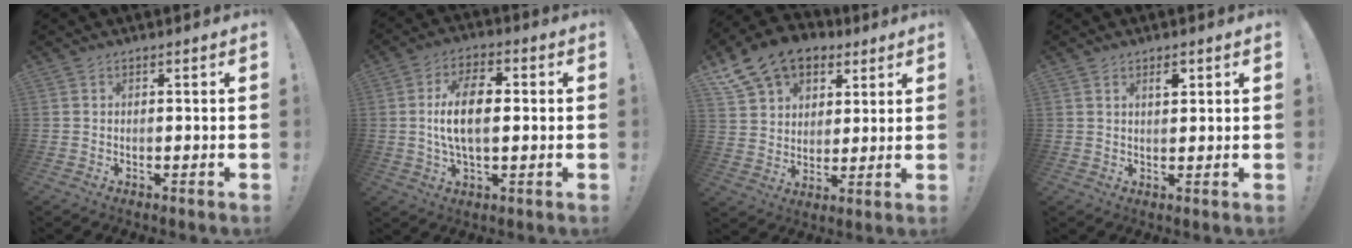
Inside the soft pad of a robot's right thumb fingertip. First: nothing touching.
{"total": 12.3, "force": [0.5, 6.2, 10.5], "torque": [-0.181, 0.004, 0.008]}
{"total": 15.0, "force": [9.0, 10.5, 5.8], "torque": [-0.102, -0.042, 0.177]}
{"total": 2.7, "force": [1.7, 1.1, 1.8], "torque": [-0.009, -0.010, 0.023]}